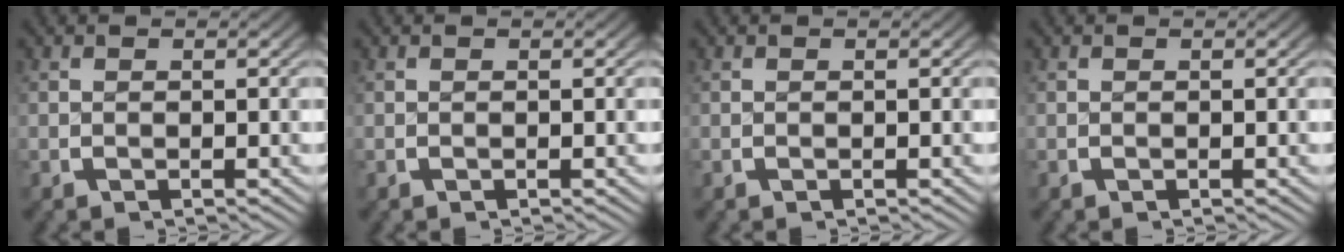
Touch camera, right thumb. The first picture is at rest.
{"total": 0.0}
{"total": 0.0}
{"total": 0.0}